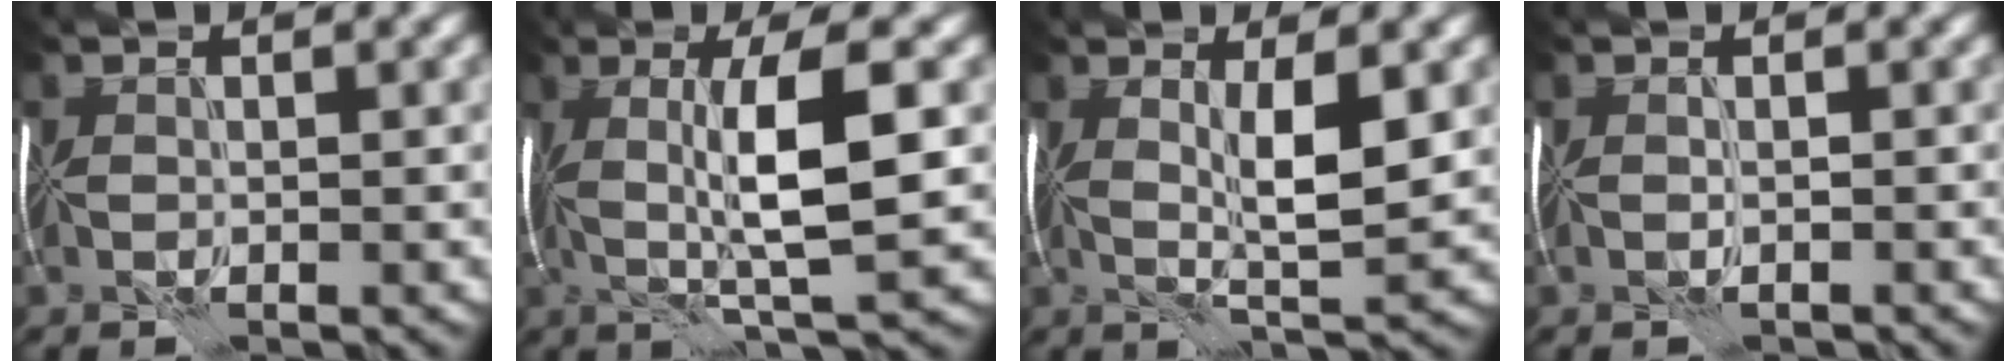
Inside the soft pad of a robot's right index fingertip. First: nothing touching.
{"total": 7.8, "force": [0.5, 1.4, 7.7], "torque": [-0.137, 0.005, 0.011]}
{"total": 5.0, "force": [0.8, 1.0, 4.9], "torque": [-0.088, -0.005, 0.015]}
{"total": 0.7, "force": [-0.4, 0.1, 0.5], "torque": [-0.010, -0.005, -0.006]}